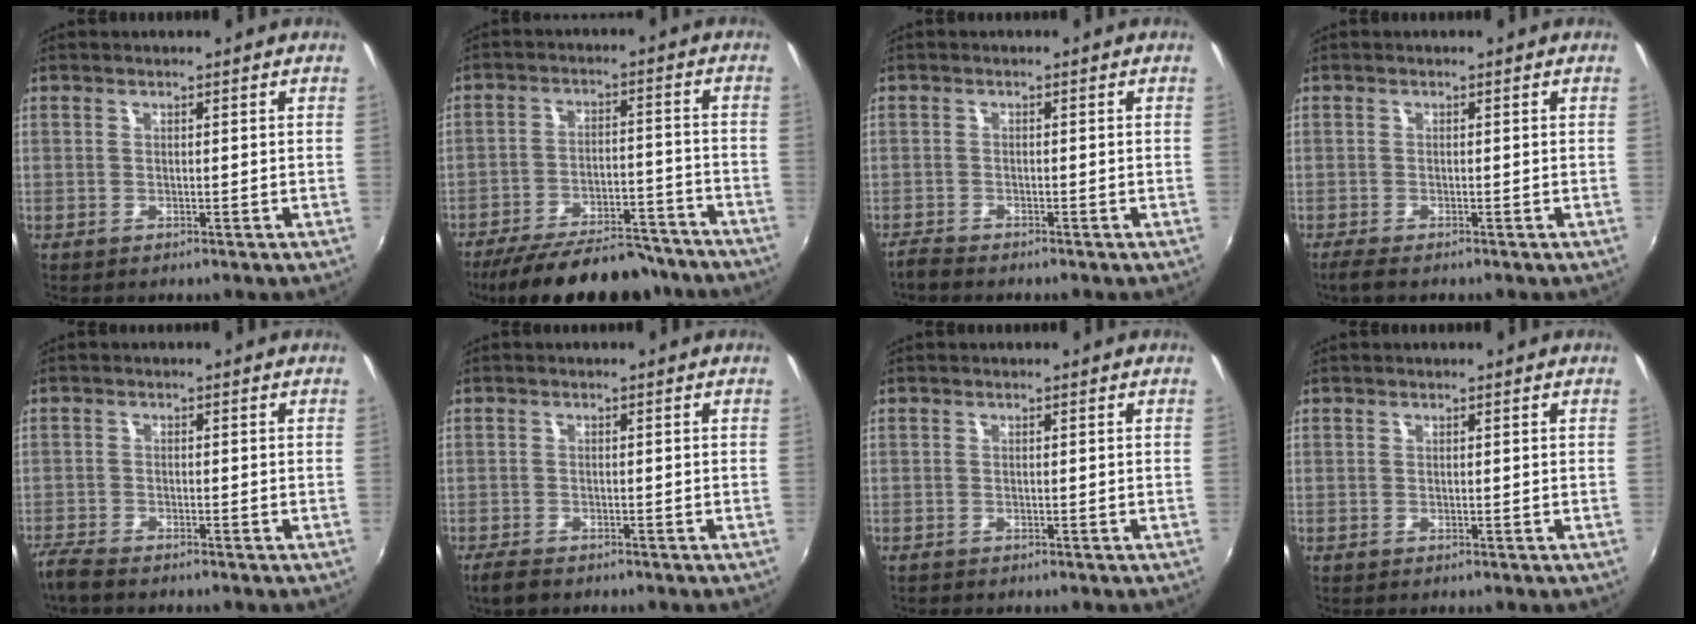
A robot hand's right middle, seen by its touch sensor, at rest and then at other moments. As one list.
[{"total": 20.2, "force": [-17.3, 5.4, 8.8], "torque": [-0.165, -0.011, -0.240]}, {"total": 2.1, "force": [-2.1, 0.2, 0.4], "torque": [-0.017, -0.010, -0.043]}, {"total": 2.2, "force": [-1.7, 0.2, 1.4], "torque": [-0.029, -0.009, -0.031]}, {"total": 4.0, "force": [-3.7, 0.6, 1.6], "torque": [-0.048, -0.017, -0.073]}, {"total": 3.4, "force": [-2.8, 1.2, 1.6], "torque": [-0.043, -0.011, -0.055]}, {"total": 0.6, "force": [-0.5, 0.2, 0.0], "torque": [-0.002, -0.002, -0.010]}, {"total": 0.0}]